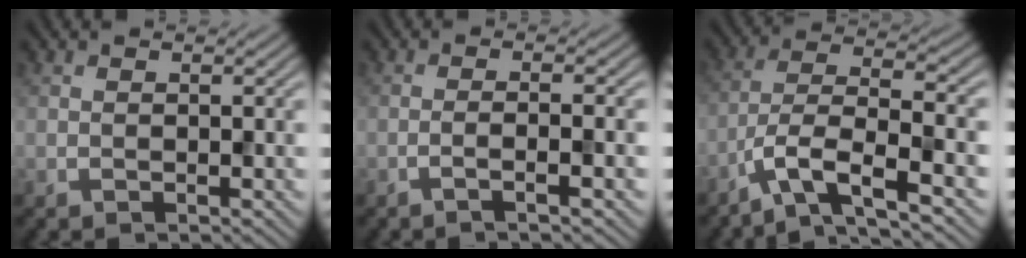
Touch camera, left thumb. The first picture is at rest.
{"total": 3.0, "force": [-1.5, 0.3, 2.6], "torque": [-0.037, 0.012, -0.037]}
{"total": 9.1, "force": [-5.7, 2.0, 6.8], "torque": [-0.131, -0.003, -0.110]}